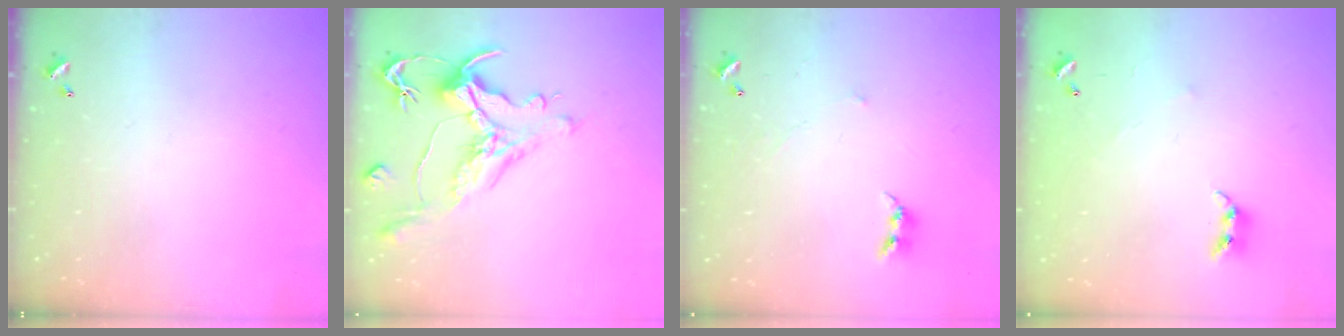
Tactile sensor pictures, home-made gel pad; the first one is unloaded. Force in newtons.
{"total": 1.5, "press": 0.4, "slide": 1.5}
{"total": 2.7, "press": 2.7, "slide": 0.3}
{"total": 5.0, "press": 4.9, "slide": 0.2}